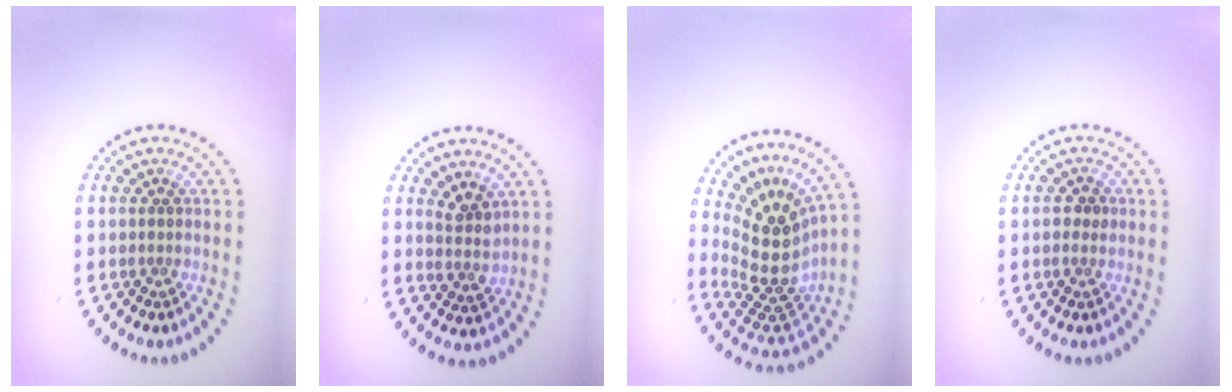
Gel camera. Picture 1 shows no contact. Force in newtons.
{"total": 2.2, "press": 1.8, "slide": 1.2}
{"total": 5.3, "press": 3.9, "slide": 3.7}
{"total": 1.4, "press": 1.4, "slide": 0.1}